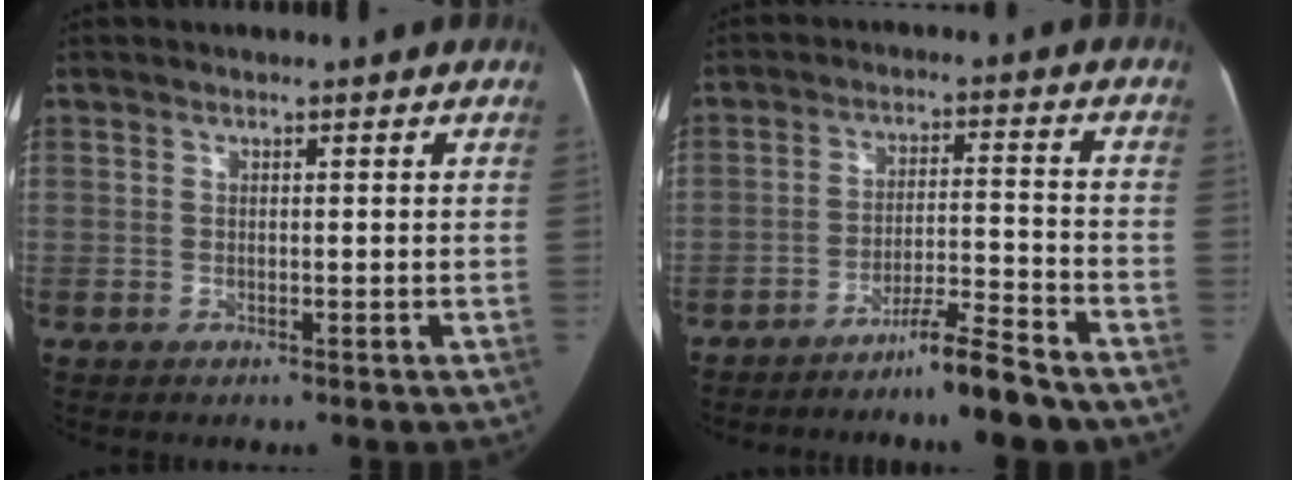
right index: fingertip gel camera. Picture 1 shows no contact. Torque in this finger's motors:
{"motor_torque": [0.53, -0.49, 0.06, 0.03]}